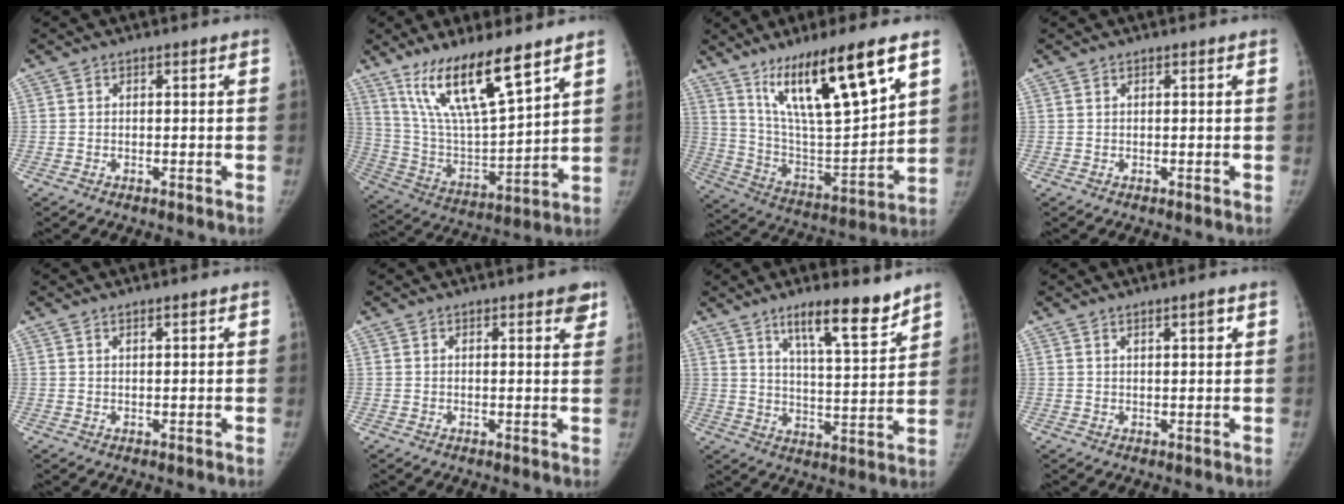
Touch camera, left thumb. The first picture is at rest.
{"total": 18.1, "force": [12.0, 4.0, 12.9], "torque": [-0.221, -0.060, 0.237]}
{"total": 21.6, "force": [12.5, 4.2, 17.0], "torque": [-0.280, -0.051, 0.230]}
{"total": 0.0}
{"total": 1.0, "force": [0.7, 0.1, 0.6], "torque": [-0.008, -0.004, 0.013]}
{"total": 3.8, "force": [2.3, 1.2, 2.7], "torque": [-0.019, -0.009, 0.023]}
{"total": 11.8, "force": [8.5, 2.2, 7.9], "torque": [-0.109, -0.059, 0.141]}
{"total": 2.3, "force": [1.3, 0.4, 1.8], "torque": [-0.023, -0.007, 0.021]}